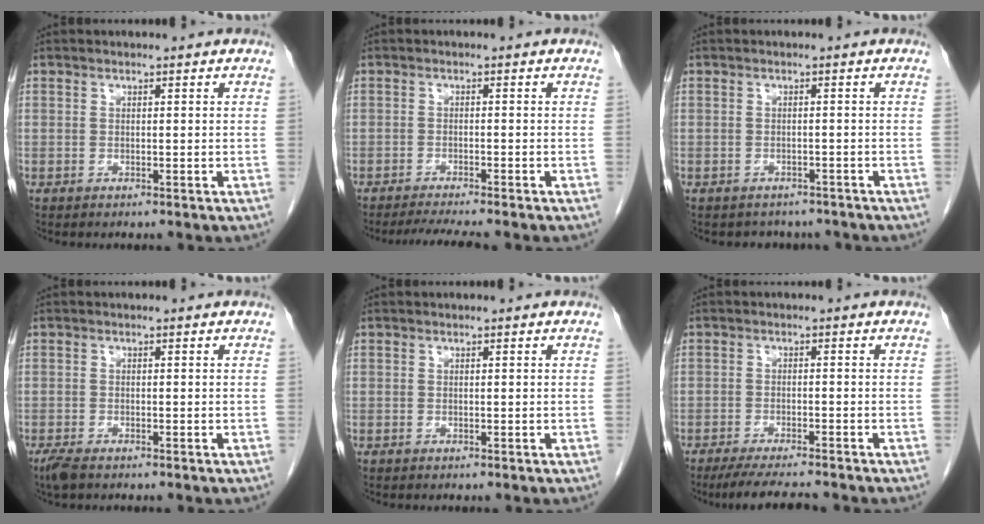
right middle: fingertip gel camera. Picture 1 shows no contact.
{"total": 5.1, "force": [-4.5, -0.4, 2.3], "torque": [-0.034, -0.013, -0.073]}
{"total": 4.7, "force": [-4.2, 2.3, 0.3], "torque": [-0.001, 0.007, -0.046]}
{"total": 2.6, "force": [-1.9, 0.8, 1.5], "torque": [-0.038, -0.009, -0.033]}
{"total": 0.0}
{"total": 7.6, "force": [-6.7, 0.5, 3.5], "torque": [-0.054, -0.020, -0.108]}